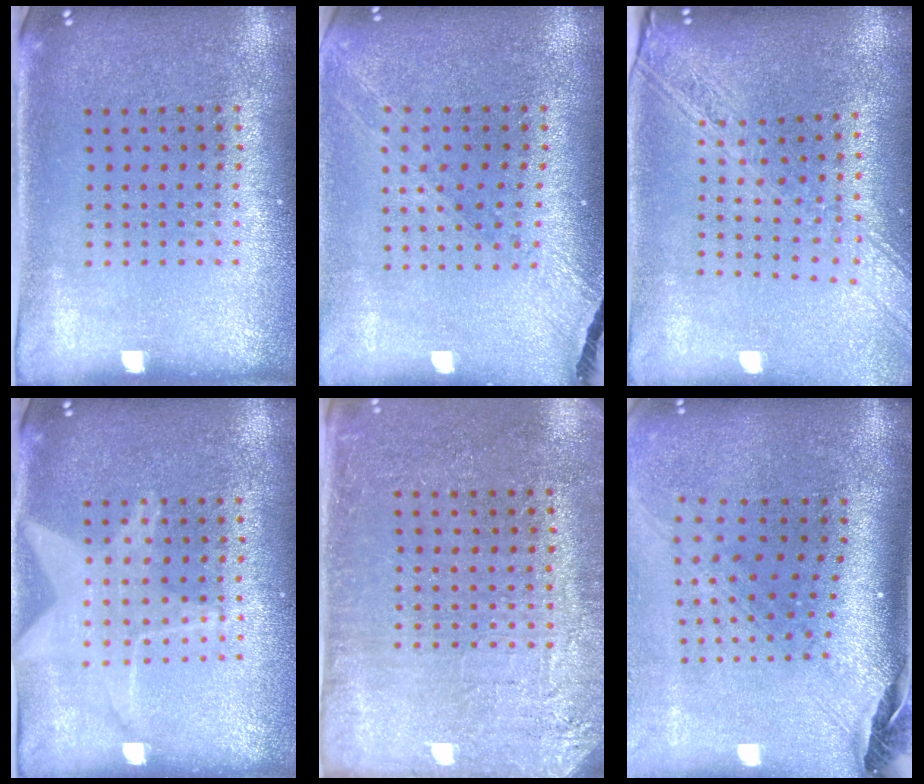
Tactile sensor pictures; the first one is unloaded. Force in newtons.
{"total": 1.4, "press": 1.3, "slide": 0.2}
{"total": 2.3, "press": 1.9, "slide": 1.3}
{"total": 1.5, "press": 1.4, "slide": 0.3}
{"total": 2.9, "press": 2.8, "slide": 0.9}
{"total": 2.9, "press": 2.0, "slide": 2.0}